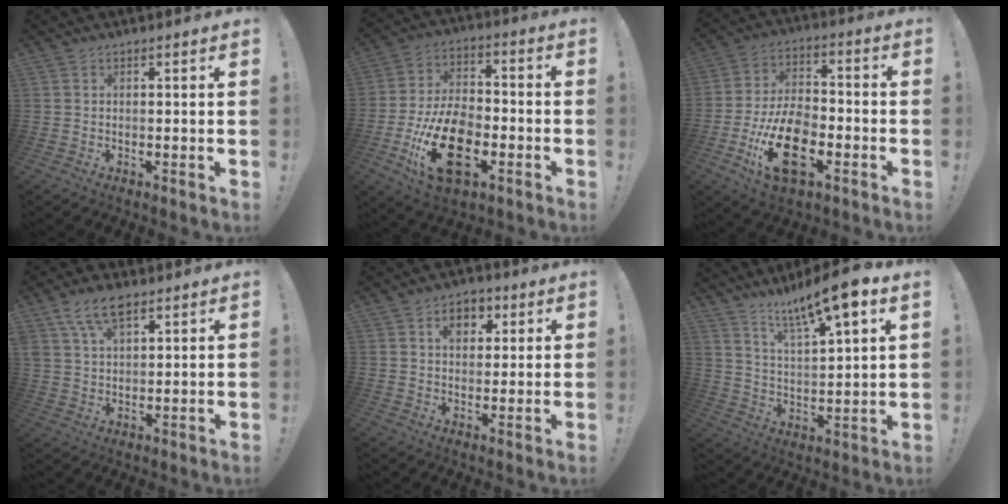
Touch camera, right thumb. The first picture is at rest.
{"total": 20.2, "force": [-7.9, 11.5, 14.6], "torque": [-0.271, 0.050, -0.126]}
{"total": 18.2, "force": [-7.6, 9.9, 13.1], "torque": [-0.243, 0.045, -0.125]}
{"total": 9.0, "force": [5.5, 4.4, 5.6], "torque": [-0.102, -0.011, 0.104]}
{"total": 7.1, "force": [2.7, 5.3, 3.8], "torque": [-0.043, -0.003, 0.045]}
{"total": 12.6, "force": [9.5, 1.2, 8.1], "torque": [-0.150, -0.064, 0.155]}